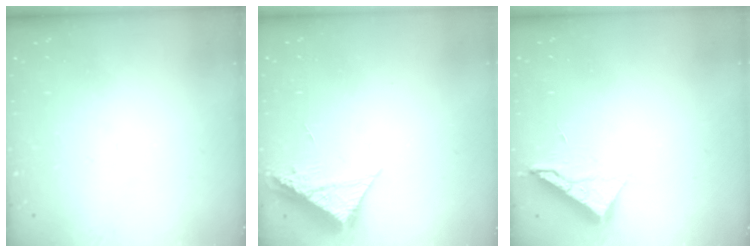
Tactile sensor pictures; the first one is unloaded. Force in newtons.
{"total": 8.4, "press": 8.4, "slide": 0.8}
{"total": 7.1, "press": 7.1, "slide": 0.4}